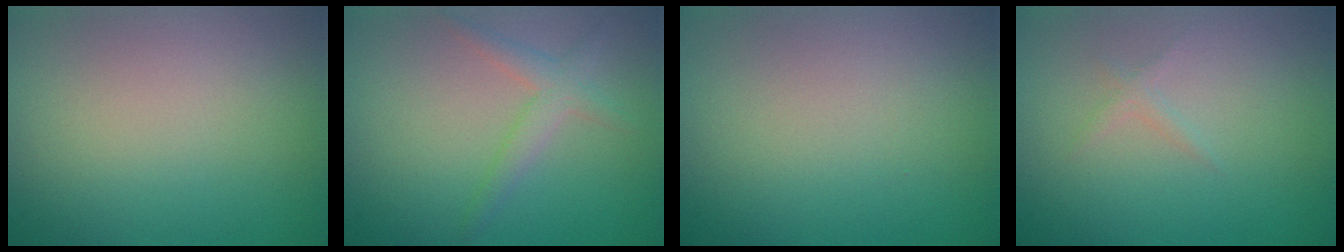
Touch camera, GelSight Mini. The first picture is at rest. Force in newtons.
{"total": 2.2, "press": 2.2, "slide": 0.1}
{"total": 0.0}
{"total": 0.8, "press": 0.8, "slide": 0.1}